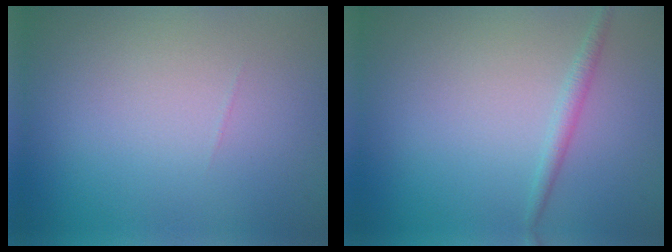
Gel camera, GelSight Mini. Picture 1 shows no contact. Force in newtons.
{"total": 1.3, "press": 1.3, "slide": 0.0}